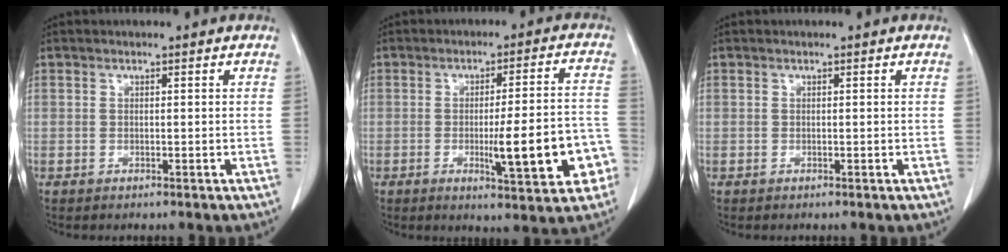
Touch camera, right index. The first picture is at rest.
{"total": 12.3, "force": [-3.6, 2.0, 11.6], "torque": [-0.152, 0.012, -0.042]}
{"total": 0.0}